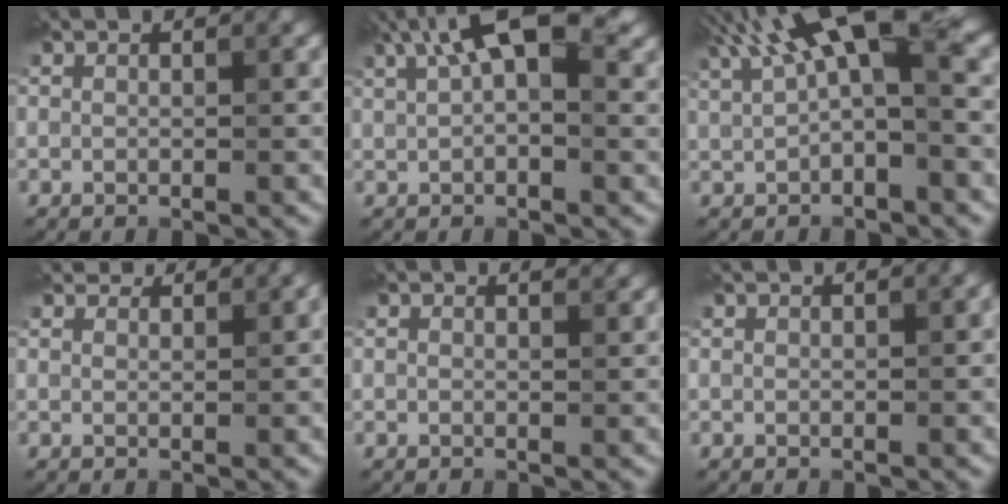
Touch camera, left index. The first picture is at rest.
{"total": 8.1, "force": [3.5, 3.4, 6.4], "torque": [-0.100, 0.020, 0.051]}
{"total": 8.2, "force": [3.0, 2.7, 7.1], "torque": [-0.121, 0.017, 0.045]}
{"total": 2.8, "force": [2.5, 0.9, 0.9], "torque": [-0.016, 0.001, 0.035]}
{"total": 1.0, "force": [0.9, 0.1, 0.4], "torque": [-0.010, -0.005, 0.007]}
{"total": 0.6, "force": [0.4, 0.0, 0.3], "torque": [-0.003, 0.006, 0.007]}